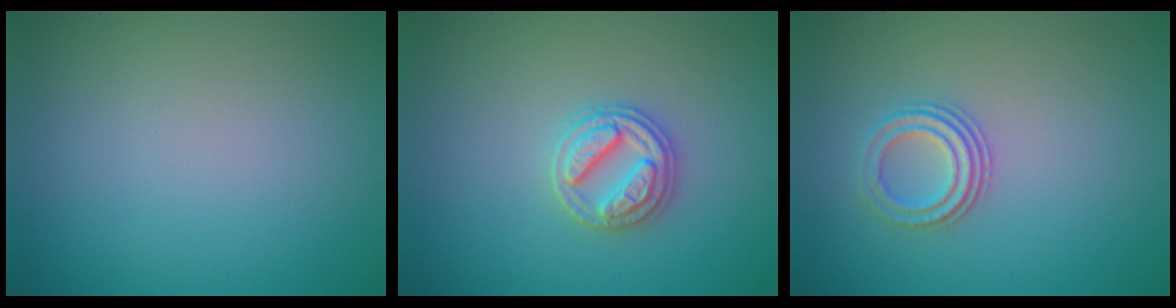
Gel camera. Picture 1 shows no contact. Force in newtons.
{"total": 2.9, "press": 2.8, "slide": 0.4}
{"total": 2.8, "press": 2.2, "slide": 1.7}